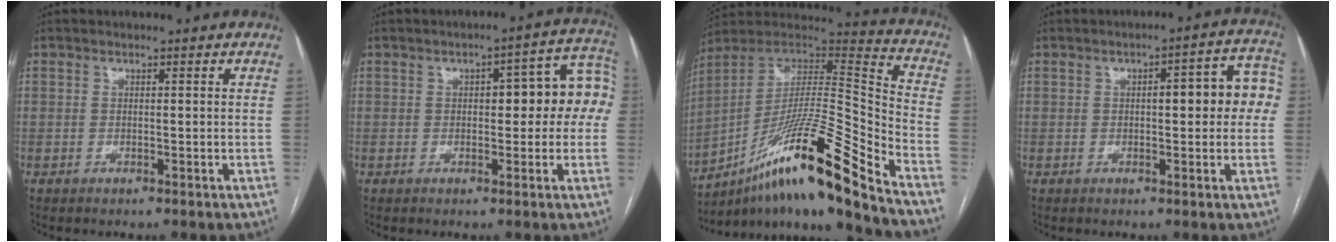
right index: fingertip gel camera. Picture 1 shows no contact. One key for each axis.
{"total": 9.8, "fx": 0.9, "fy": 3.6, "fz": 9.1, "tx": -0.105, "ty": 0.047, "tz": 0.011}
{"total": 22.5, "fx": -14.9, "fy": -0.3, "fz": 16.8, "tx": -0.278, "ty": 0.003, "tz": -0.264}
{"total": 8.6, "fx": 0.8, "fy": 2.6, "fz": 8.1, "tx": -0.092, "ty": 0.035, "tz": 0.005}